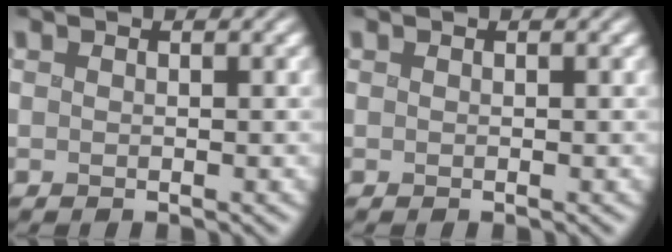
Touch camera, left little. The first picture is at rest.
{"total": 0.0}